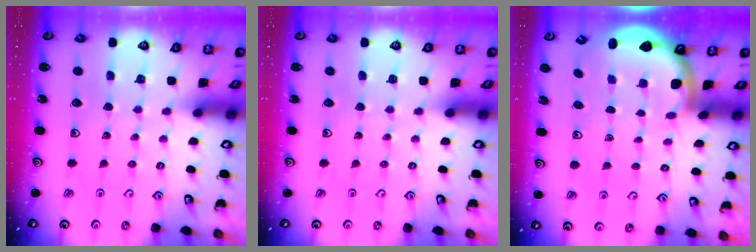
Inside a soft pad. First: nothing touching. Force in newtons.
{"total": 0.0}
{"total": 1.8, "press": 1.8, "slide": 0.3}